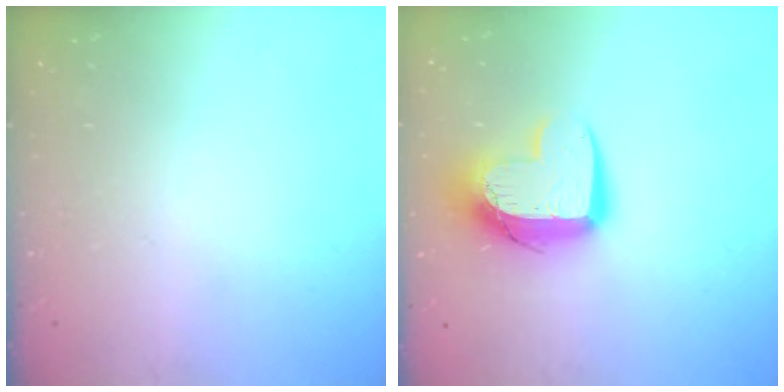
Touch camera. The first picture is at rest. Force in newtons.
{"total": 12.3, "press": 12.3, "slide": 0.9}